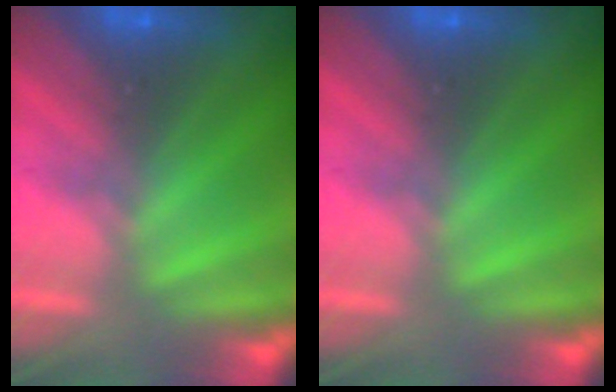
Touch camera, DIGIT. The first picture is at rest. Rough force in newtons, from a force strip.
{"total": 0.0}